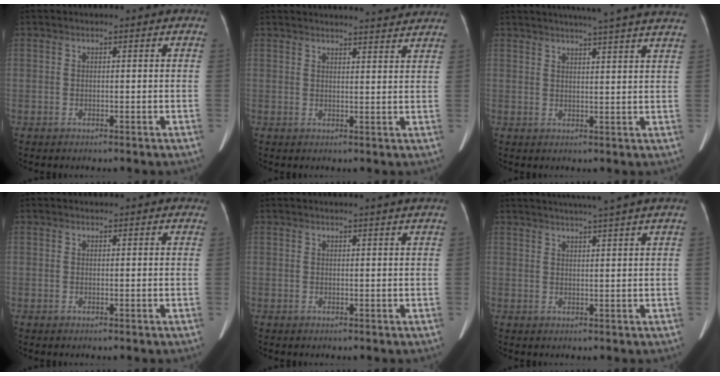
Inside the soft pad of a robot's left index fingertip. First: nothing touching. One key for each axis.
{"total": 10.0, "fx": 9.6, "fy": 0.4, "fz": 2.8, "tx": -0.035, "ty": 0.005, "tz": 0.105}
{"total": 17.5, "fx": 15.4, "fy": -0.3, "fz": 8.2, "tx": -0.124, "ty": -0.004, "tz": 0.182}
{"total": 4.8, "fx": 4.4, "fy": 1.6, "fz": 1.1, "tx": -0.007, "ty": 0.017, "tz": 0.037}
{"total": 3.9, "fx": 3.6, "fy": -0.8, "fz": 1.5, "tx": -0.020, "ty": 0.007, "tz": 0.034}
{"total": 9.2, "fx": 7.8, "fy": -1.5, "fz": 4.6, "tx": -0.067, "ty": 0.012, "tz": 0.093}